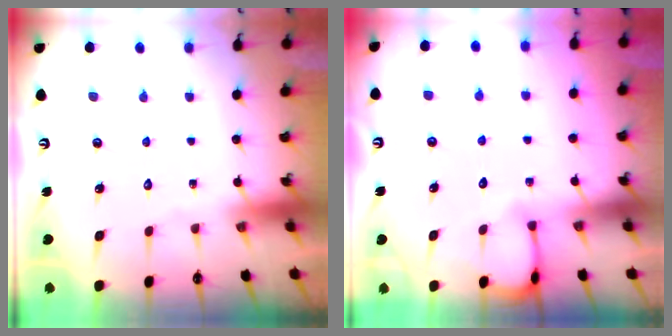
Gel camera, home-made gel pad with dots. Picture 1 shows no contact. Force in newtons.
{"total": 3.0, "press": 3.0, "slide": 0.3}